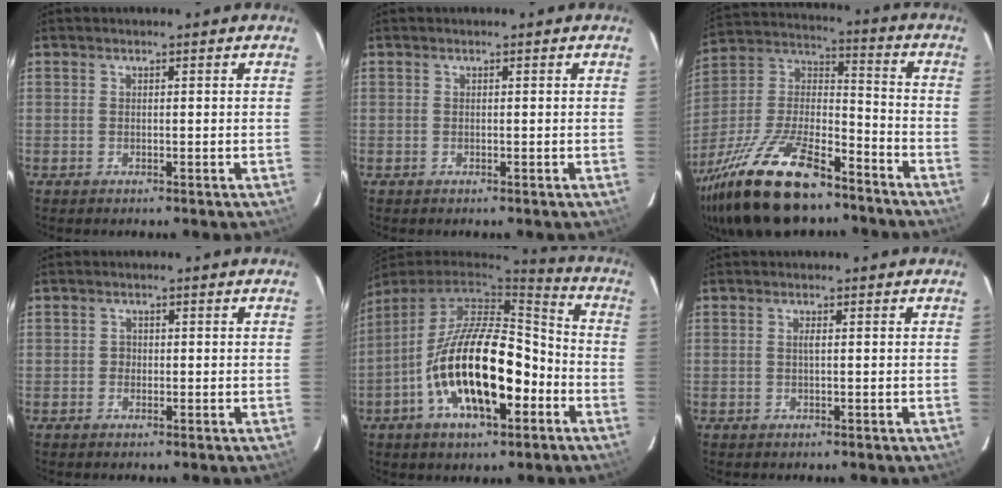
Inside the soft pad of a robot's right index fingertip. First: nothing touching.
{"total": 0.0}
{"total": 26.5, "force": [-18.3, 9.7, 16.5], "torque": [-0.342, -0.016, -0.311]}
{"total": 1.0, "force": [-0.4, 0.9, 0.0], "torque": [0.002, 0.002, -0.007]}
{"total": 19.5, "force": [-6.9, 7.9, 16.4], "torque": [-0.307, -0.009, -0.119]}
{"total": 0.7, "force": [0.0, -0.1, 0.7], "torque": [-0.013, 0.002, -0.001]}